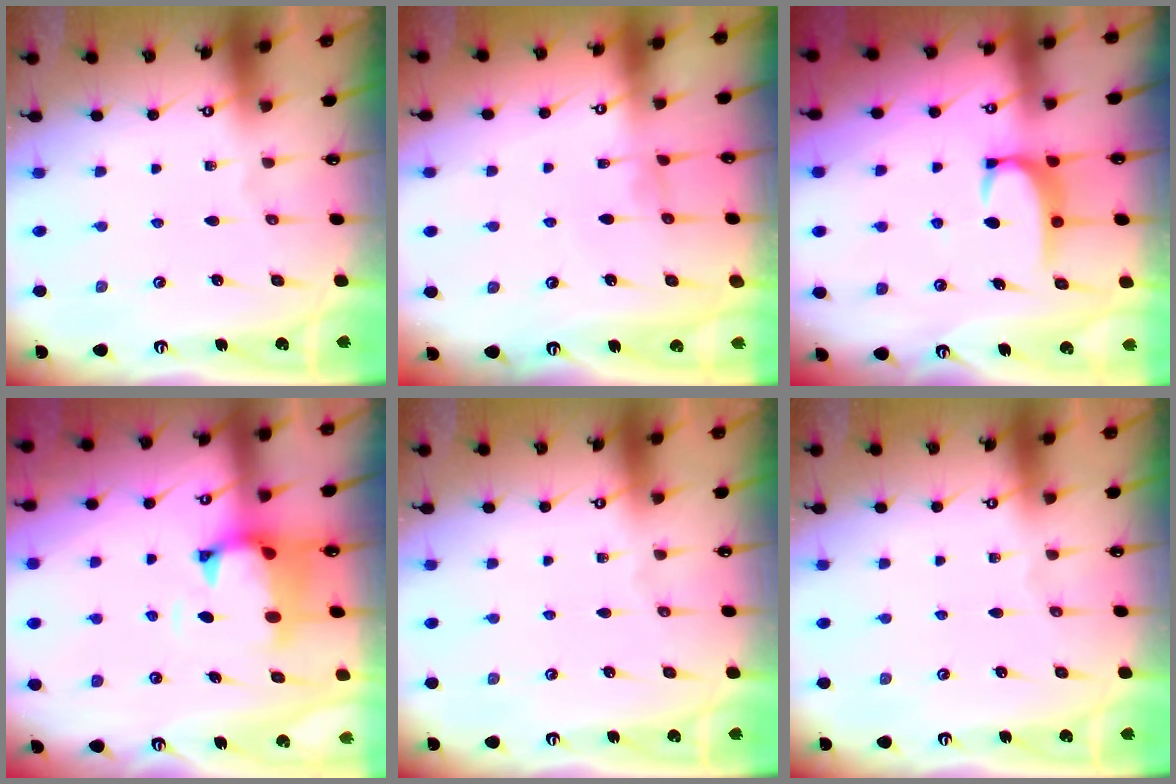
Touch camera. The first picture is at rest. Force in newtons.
{"total": 1.2, "press": 1.2, "slide": 0.4}
{"total": 2.7, "press": 2.7, "slide": 0.4}
{"total": 1.2, "press": 0.3, "slide": 1.2}
{"total": 0.0}
{"total": 0.0}